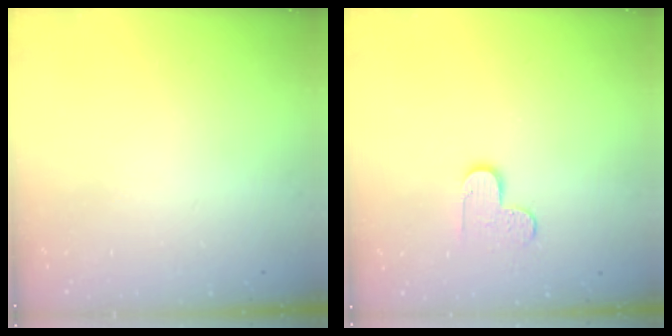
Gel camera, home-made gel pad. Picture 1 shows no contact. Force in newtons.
{"total": 4.9, "press": 4.9, "slide": 0.2}